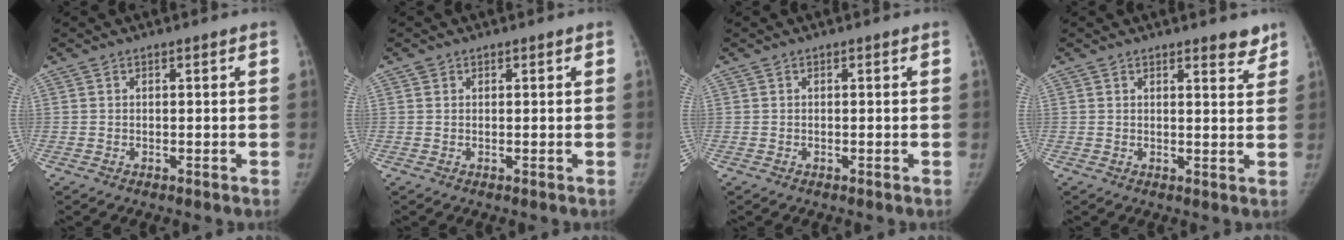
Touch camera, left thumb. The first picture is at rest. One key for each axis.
{"total": 0.6, "fx": 0.3, "fy": 0.5, "fz": 0.0, "tx": 0.005, "ty": -0.001, "tz": 0.003}
{"total": 0.0}
{"total": 3.3, "fx": 2.7, "fy": 1.0, "fz": 1.7, "tx": -0.003, "ty": -0.018, "tz": 0.031}